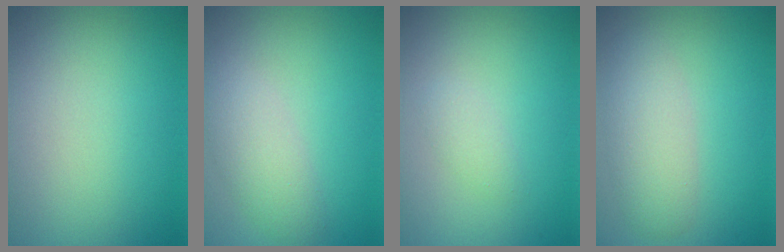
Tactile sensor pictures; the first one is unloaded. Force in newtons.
{"total": 2.9, "press": 2.9, "slide": 0.3}
{"total": 1.0, "press": 1.0, "slide": 0.0}
{"total": 3.2, "press": 3.2, "slide": 0.1}